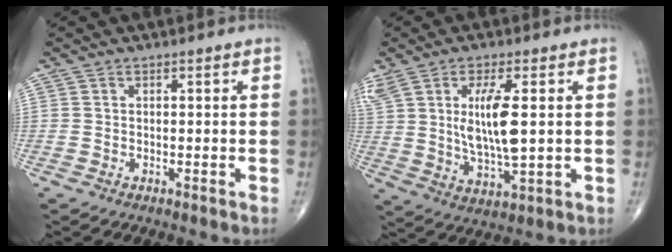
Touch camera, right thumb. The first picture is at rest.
{"total": 13.1, "force": [2.5, 4.5, 12.1], "torque": [-0.242, -0.018, 0.055]}